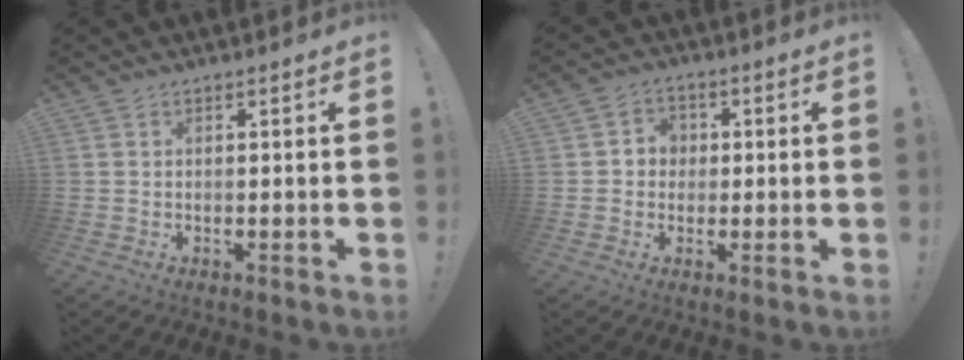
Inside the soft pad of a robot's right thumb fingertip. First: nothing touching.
{"total": 4.7, "force": [-0.2, 4.4, 1.5], "torque": [-0.020, 0.005, -0.005]}